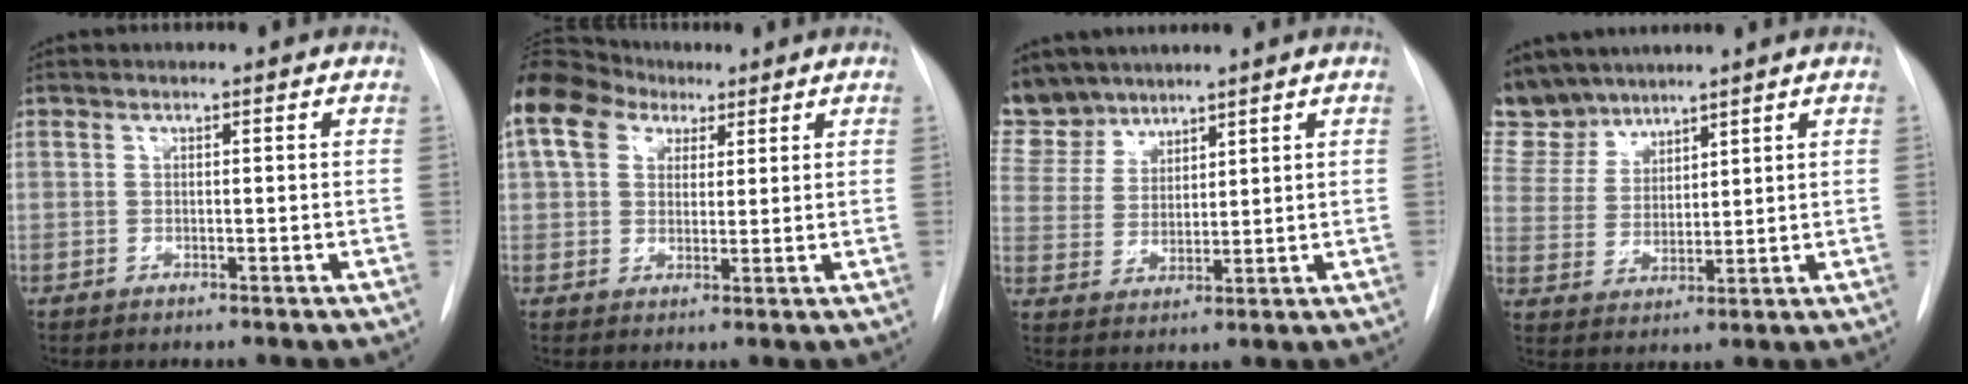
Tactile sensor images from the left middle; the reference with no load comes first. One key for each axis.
{"total": 17.1, "fx": 9.2, "fy": 12.0, "fz": 8.0, "tx": -0.226, "ty": 0.082, "tz": 0.168}
{"total": 8.9, "fx": 7.9, "fy": 4.0, "fz": 0.9, "tx": -0.027, "ty": 0.008, "tz": 0.169}
{"total": 9.3, "fx": 8.5, "fy": 3.6, "fz": 1.3, "tx": -0.039, "ty": 0.010, "tz": 0.184}